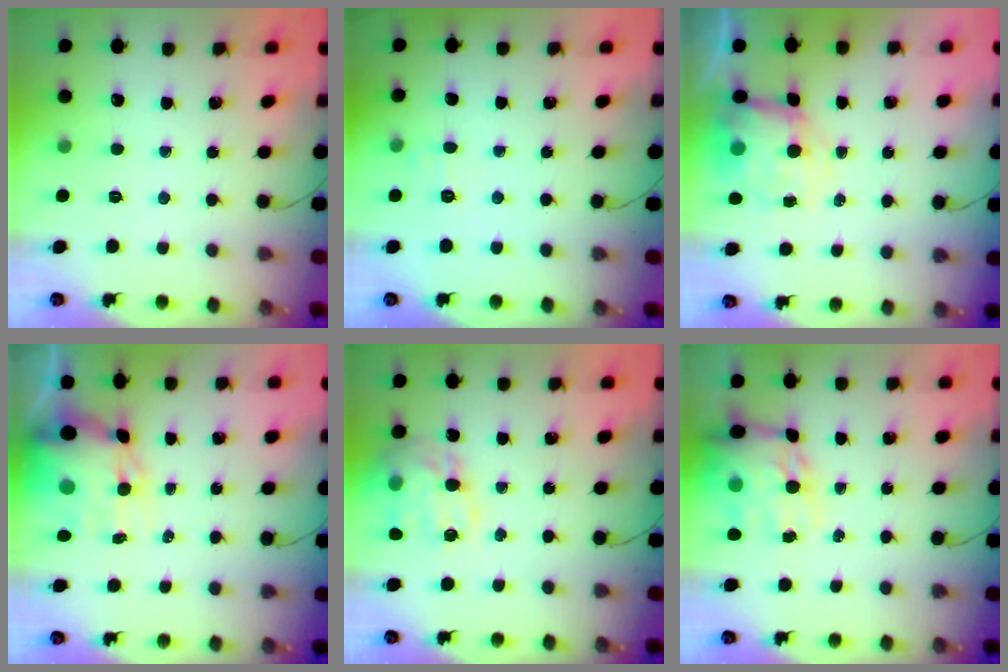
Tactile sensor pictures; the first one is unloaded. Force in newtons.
{"total": 5.6, "press": 5.4, "slide": 1.4}
{"total": 7.5, "press": 7.3, "slide": 1.8}
{"total": 10.2, "press": 9.8, "slide": 3.0}
{"total": 18.7, "press": 18.4, "slide": 3.2}
{"total": 15.7, "press": 15.1, "slide": 4.1}